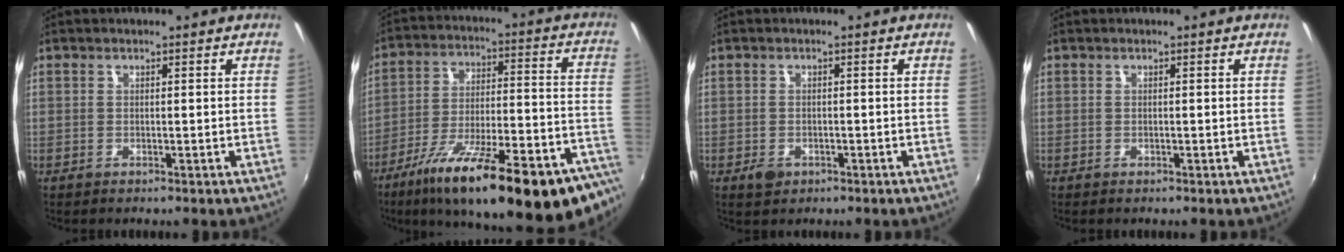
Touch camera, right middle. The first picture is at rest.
{"total": 31.6, "force": [-22.6, 7.2, 20.9], "torque": [-0.312, -0.044, -0.318]}
{"total": 2.5, "force": [-1.3, 1.7, 1.2], "torque": [-0.022, -0.003, -0.020]}
{"total": 0.0}